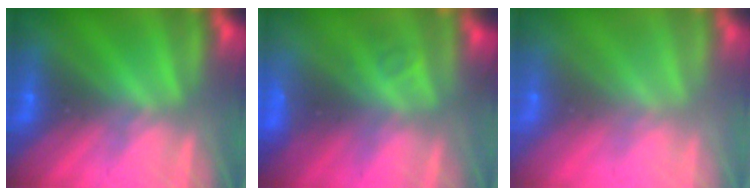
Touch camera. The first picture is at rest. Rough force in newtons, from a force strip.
{"total": 4.6}
{"total": 7.5}